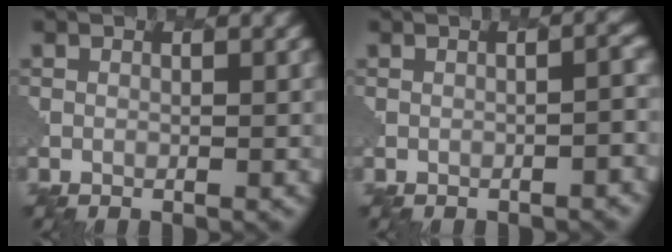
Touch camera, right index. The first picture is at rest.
{"total": 3.3, "force": [-0.7, 1.0, 3.1], "torque": [-0.002, 0.014, -0.019]}